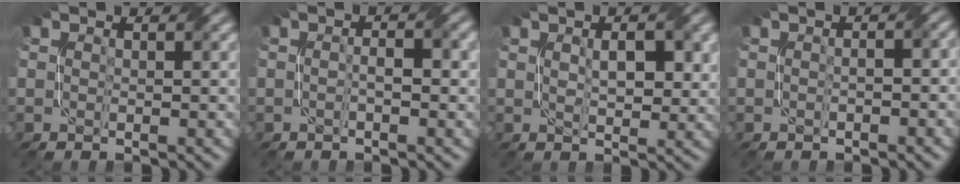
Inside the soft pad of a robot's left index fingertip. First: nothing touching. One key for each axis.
{"total": 1.8, "fx": -0.3, "fy": 0.4, "fz": 1.8, "tx": -0.032, "ty": 0.003, "tz": -0.008}
{"total": 3.3, "fx": 0.9, "fy": 1.4, "fz": 2.9, "tx": -0.052, "ty": 0.001, "tz": 0.021}
{"total": 1.6, "fx": -0.3, "fy": 0.5, "fz": 1.4, "tx": -0.022, "ty": -0.001, "tz": -0.007}